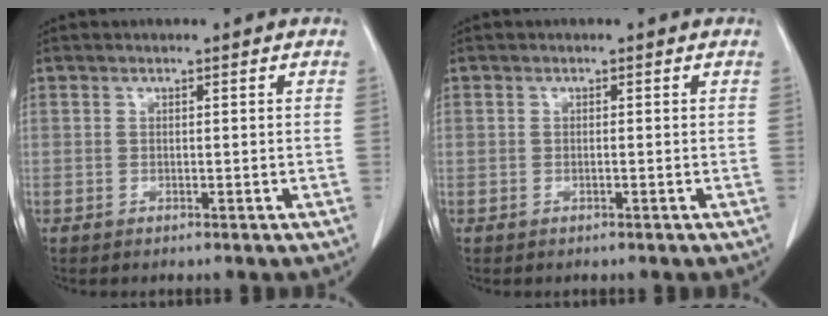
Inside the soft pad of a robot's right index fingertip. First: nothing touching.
{"total": 0.0}